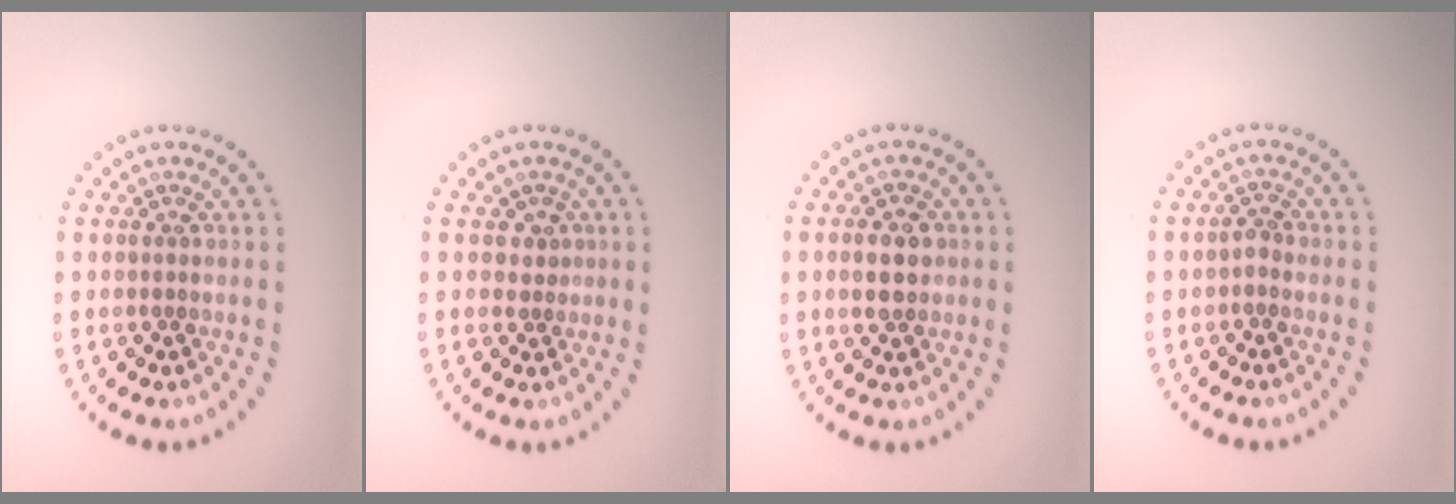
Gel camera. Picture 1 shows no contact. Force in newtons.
{"total": 0.9, "press": 0.5, "slide": 0.7}
{"total": 2.9, "press": 2.9, "slide": 0.1}
{"total": 0.9, "press": 0.7, "slide": 0.6}